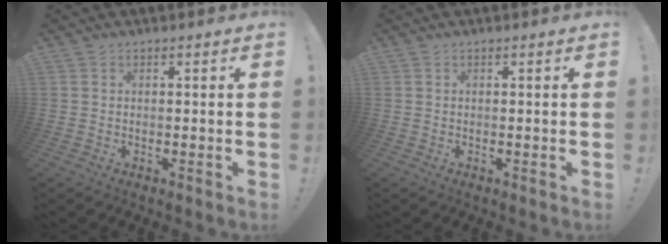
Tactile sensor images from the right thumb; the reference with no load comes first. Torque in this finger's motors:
{"motor_torque": [-0.03, 0.06, 0.08, -0.14, 0.07]}